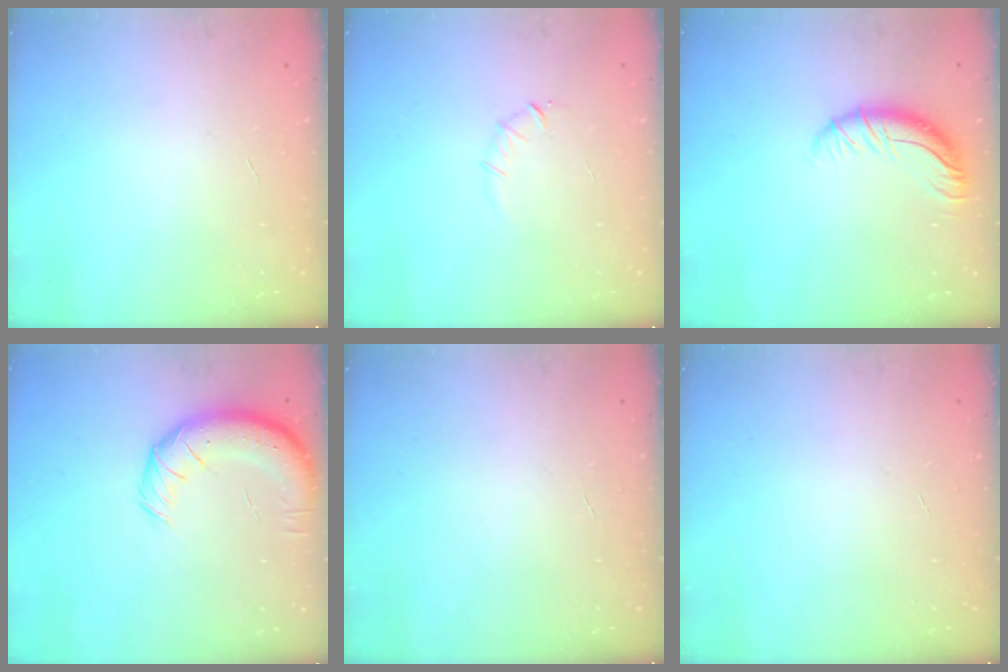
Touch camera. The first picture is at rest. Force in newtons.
{"total": 3.8, "press": 3.6, "slide": 1.1}
{"total": 10.3, "press": 10.3, "slide": 0.4}
{"total": 13.5, "press": 13.1, "slide": 3.0}
{"total": 0.0}
{"total": 0.0}